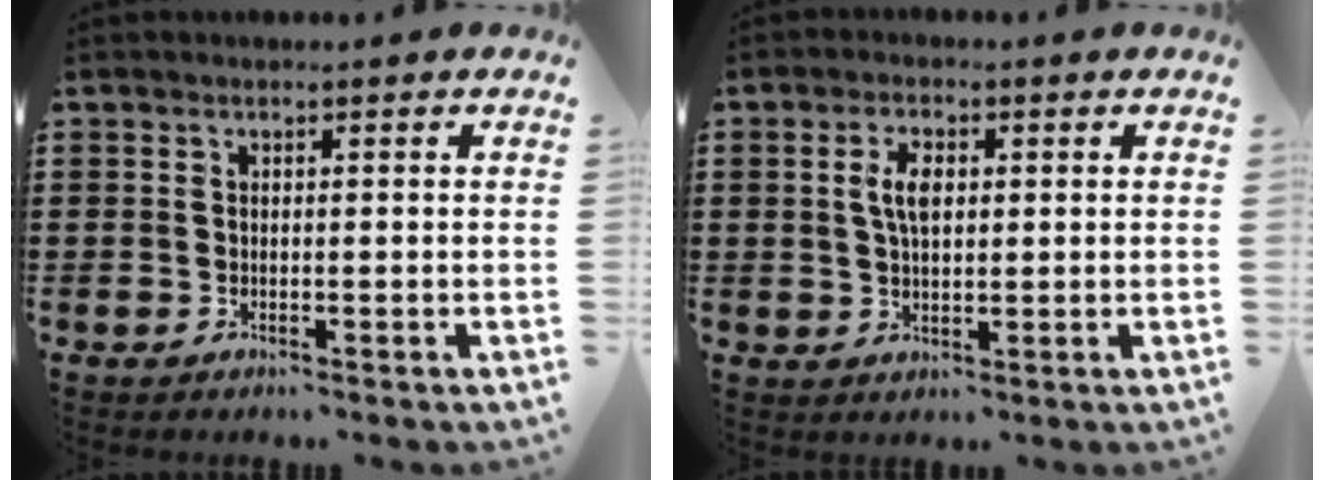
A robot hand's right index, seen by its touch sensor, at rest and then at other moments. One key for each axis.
{"total": 4.3, "fx": 0.8, "fy": 2.0, "fz": 3.7, "tx": -0.078, "ty": 0.012, "tz": 0.012}